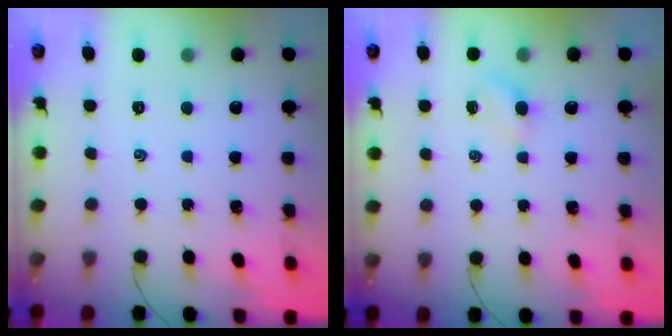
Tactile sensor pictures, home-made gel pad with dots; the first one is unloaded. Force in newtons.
{"total": 2.9, "press": 2.8, "slide": 0.9}